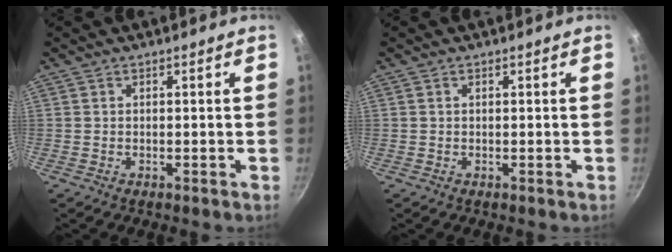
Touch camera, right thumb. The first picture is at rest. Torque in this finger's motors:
{"motor_torque": [-0.21, 0.16, -0.04, 0.10, 0.05]}